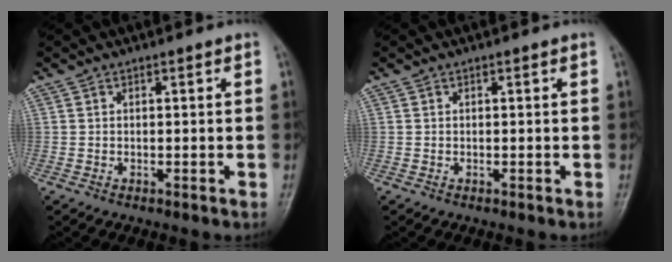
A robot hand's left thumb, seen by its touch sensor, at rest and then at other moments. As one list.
[{"total": 0.0}]